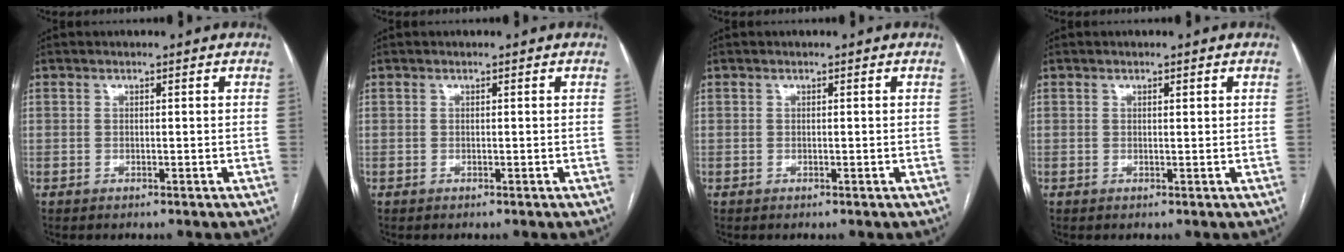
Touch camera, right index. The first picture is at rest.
{"total": 0.0}
{"total": 0.0}
{"total": 0.6, "force": [0.3, 0.1, 0.5], "torque": [-0.010, -0.001, 0.005]}